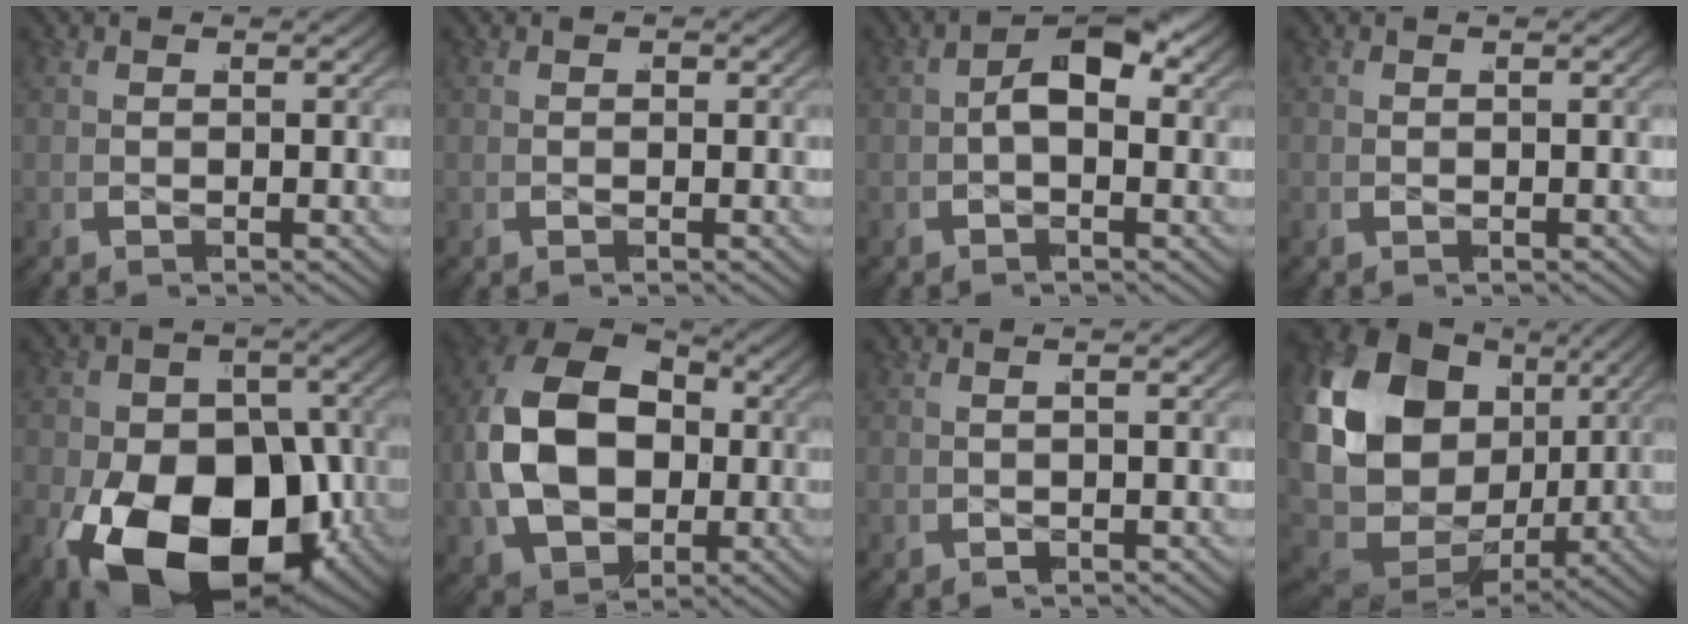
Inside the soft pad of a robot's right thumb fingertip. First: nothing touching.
{"total": 0.0}
{"total": 4.9, "force": [0.0, 2.3, 4.3], "torque": [-0.071, 0.008, -0.008]}
{"total": 0.0}
{"total": 21.8, "force": [-4.8, 14.5, 15.5], "torque": [-0.276, -0.064, -0.053]}
{"total": 17.1, "force": [0.8, 12.0, 12.1], "torque": [-0.286, -0.017, 0.023]}
{"total": 0.8, "force": [-0.3, -0.7, -0.2], "torque": [0.005, 0.013, -0.008]}
{"total": 23.0, "force": [1.7, 15.7, 16.7], "torque": [-0.352, -0.024, 0.039]}